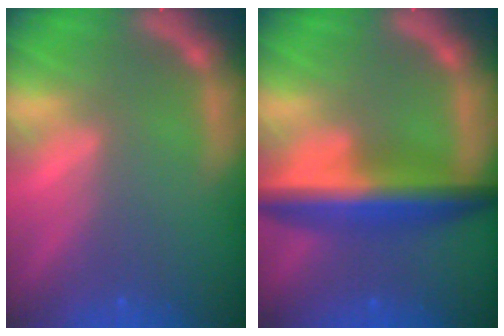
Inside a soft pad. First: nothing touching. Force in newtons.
{"total": 7.5}